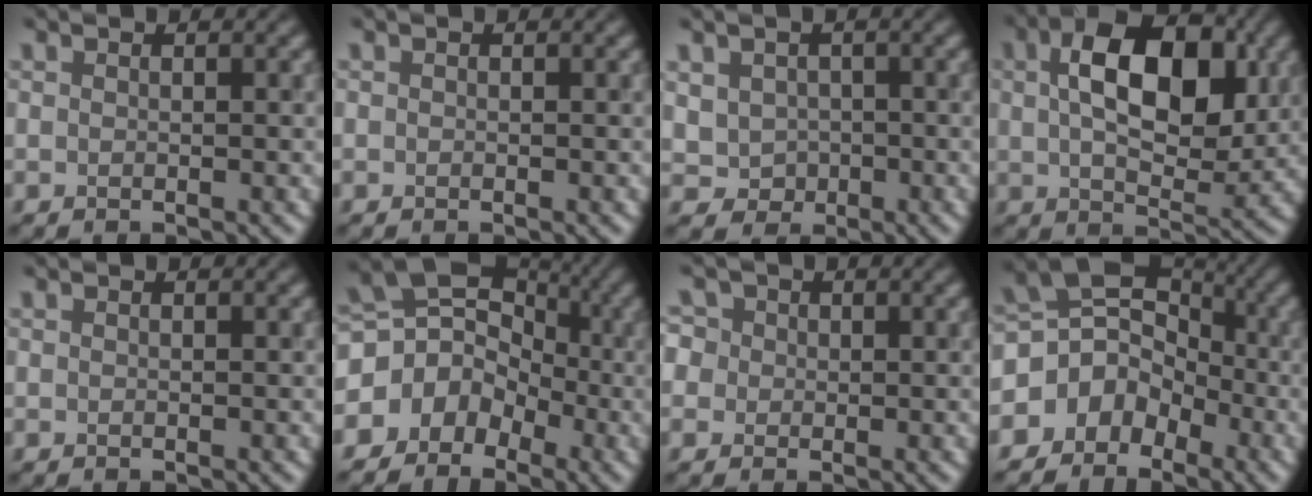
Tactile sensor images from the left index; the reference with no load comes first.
{"total": 0.0}
{"total": 2.7, "force": [0.1, 2.4, 1.3], "torque": [-0.022, -0.002, 0.007]}
{"total": 9.6, "force": [2.1, 5.2, 7.8], "torque": [-0.122, 0.005, 0.037]}
{"total": 0.0}
{"total": 6.3, "force": [-1.9, 5.2, 2.8], "torque": [-0.007, 0.010, -0.047]}
{"total": 4.0, "force": [1.5, 3.3, 1.7], "torque": [-0.035, 0.027, 0.002]}
{"total": 5.4, "force": [-2.4, 4.3, 2.3], "torque": [-0.019, 0.009, -0.053]}